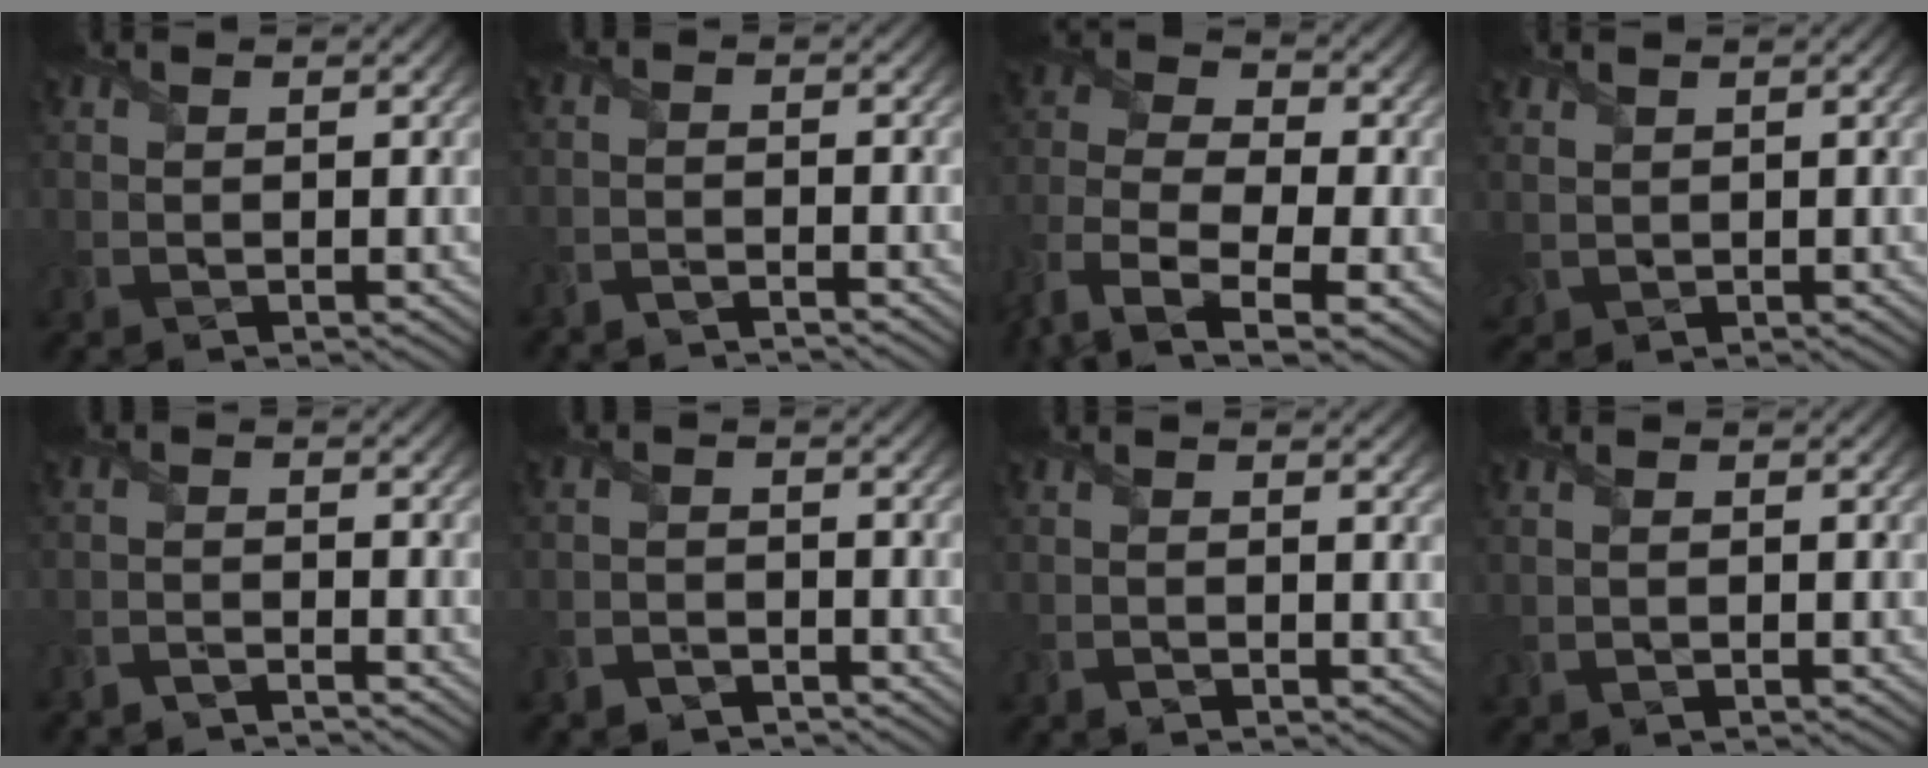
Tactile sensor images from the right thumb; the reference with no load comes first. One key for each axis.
{"total": 2.4, "fx": -2.3, "fy": -0.6, "fz": -0.1, "tx": 0.000, "ty": -0.003, "tz": -0.052}
{"total": 11.1, "fx": -5.9, "fy": 6.8, "fz": 6.5, "tx": -0.182, "ty": -0.014, "tz": -0.115}
{"total": 1.7, "fx": 0.9, "fy": 1.4, "fz": 0.2, "tx": -0.022, "ty": 0.000, "tz": 0.019}
{"total": 2.8, "fx": -2.8, "fy": -0.5, "fz": 0.0, "tx": -0.001, "ty": -0.003, "tz": -0.063}
{"total": 2.6, "fx": -2.5, "fy": 0.5, "fz": 0.1, "tx": -0.001, "ty": 0.001, "tz": -0.058}
{"total": 0.8, "fx": -0.1, "fy": 0.5, "fz": 0.6, "tx": -0.009, "ty": -0.002, "tz": -0.002}
{"total": 0.6, "fx": 0.0, "fy": 0.4, "fz": 0.4, "tx": -0.009, "ty": -0.002, "tz": 0.005}